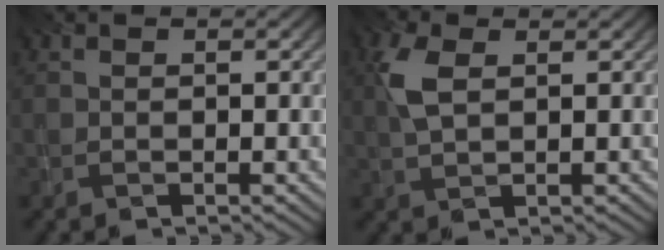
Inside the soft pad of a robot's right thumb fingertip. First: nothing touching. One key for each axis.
{"total": 4.6, "fx": 1.4, "fy": 2.3, "fz": 3.8, "tx": -0.100, "ty": 0.008, "tz": 0.024}